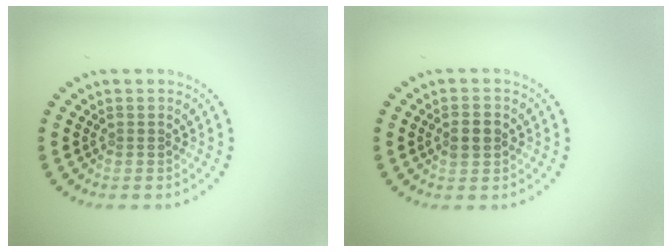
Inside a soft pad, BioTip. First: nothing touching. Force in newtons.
{"total": 1.8, "press": 1.8, "slide": 0.1}